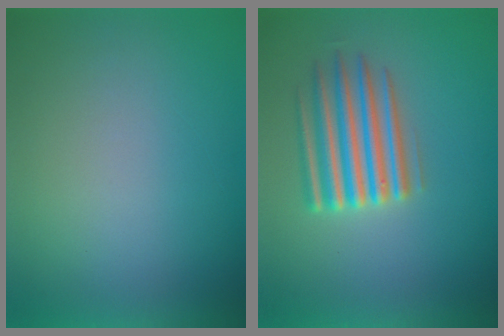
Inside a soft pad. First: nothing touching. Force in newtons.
{"total": 5.7}